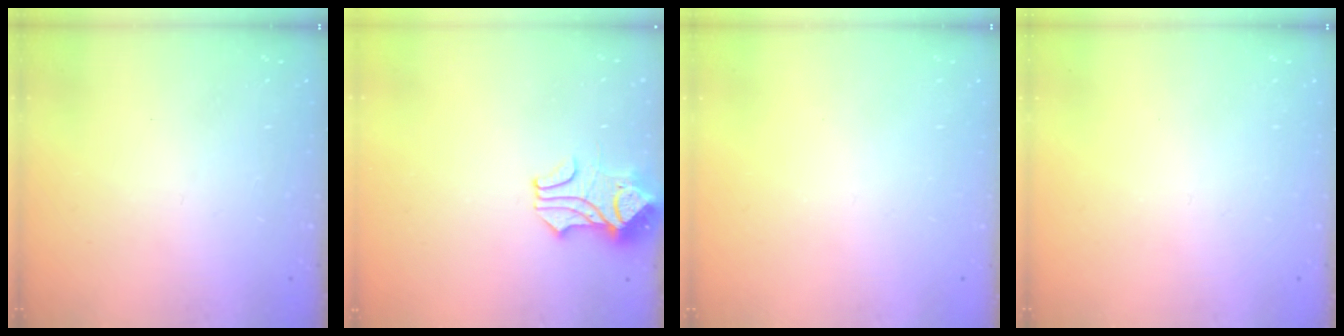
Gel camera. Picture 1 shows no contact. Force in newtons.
{"total": 1.7, "press": 1.3, "slide": 1.1}
{"total": 0.0}
{"total": 0.0}